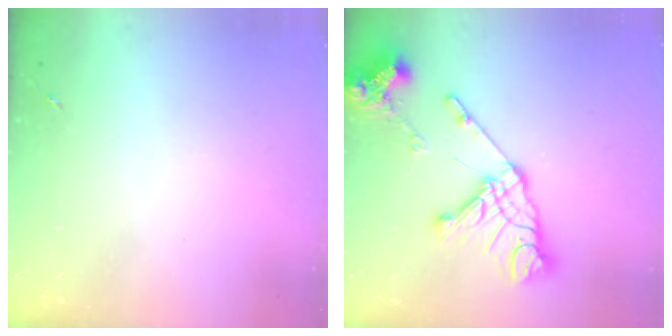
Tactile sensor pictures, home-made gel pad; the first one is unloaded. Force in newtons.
{"total": 19.2, "press": 19.1, "slide": 2.3}